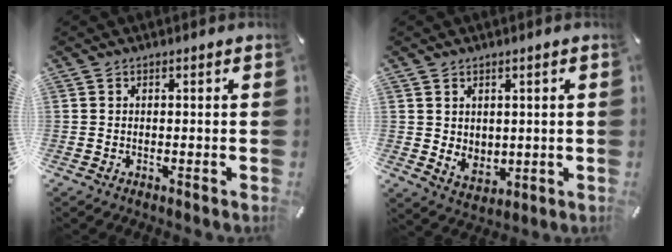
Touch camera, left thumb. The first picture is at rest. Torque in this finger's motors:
{"motor_torque": [1.00, 0.93, 0.29, -0.45, 0.21]}